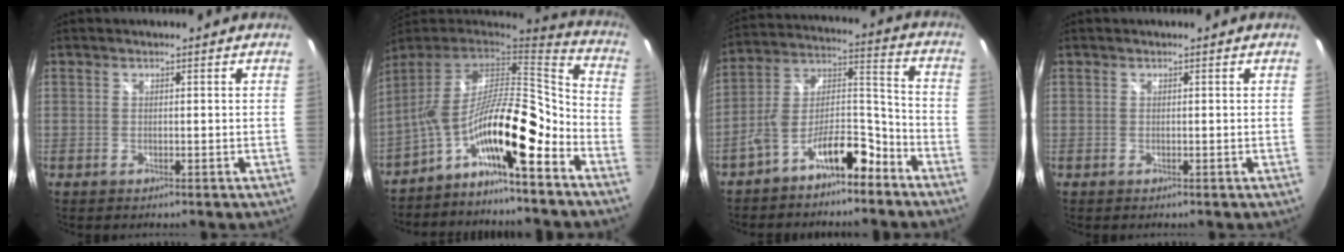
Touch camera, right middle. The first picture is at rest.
{"total": 16.4, "force": [-7.1, 3.4, 14.3], "torque": [-0.233, -0.014, -0.139]}
{"total": 10.8, "force": [-7.1, 4.1, 7.1], "torque": [-0.130, 0.039, -0.115]}
{"total": 0.0}